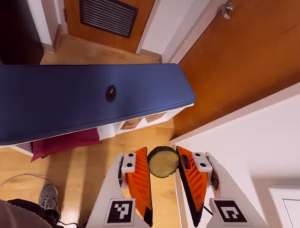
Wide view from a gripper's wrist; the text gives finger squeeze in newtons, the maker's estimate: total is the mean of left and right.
{"total": 11.3, "left": 12.0, "right": 10.5}